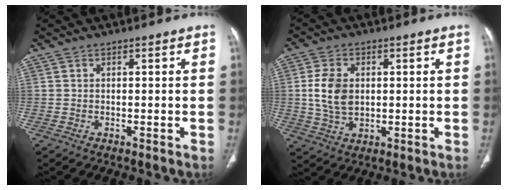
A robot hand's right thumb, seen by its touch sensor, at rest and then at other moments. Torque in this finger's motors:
{"motor_torque": [1.10, 0.67, 0.31, -0.76, 0.10]}